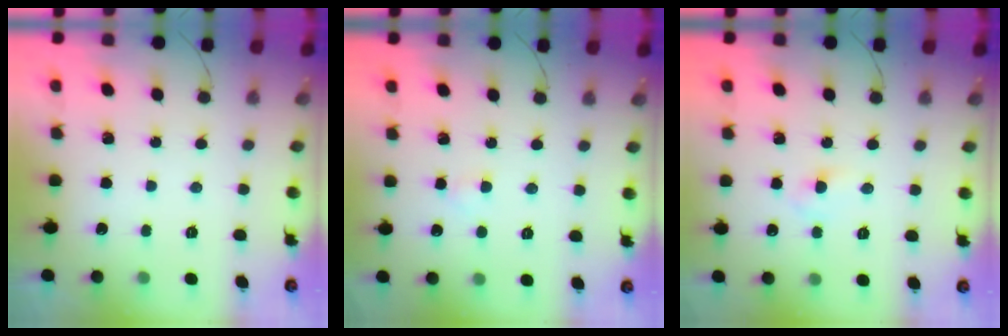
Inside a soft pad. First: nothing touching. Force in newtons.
{"total": 1.3, "press": 1.0, "slide": 0.7}
{"total": 3.9, "press": 3.8, "slide": 1.2}